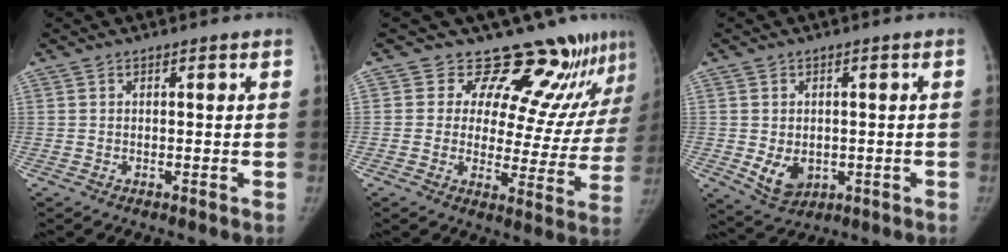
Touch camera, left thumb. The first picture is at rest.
{"total": 16.2, "force": [13.9, 5.6, 6.1], "torque": [-0.022, -0.102, 0.170]}
{"total": 5.9, "force": [-0.9, 4.4, 3.8], "torque": [-0.045, -0.010, 0.002]}